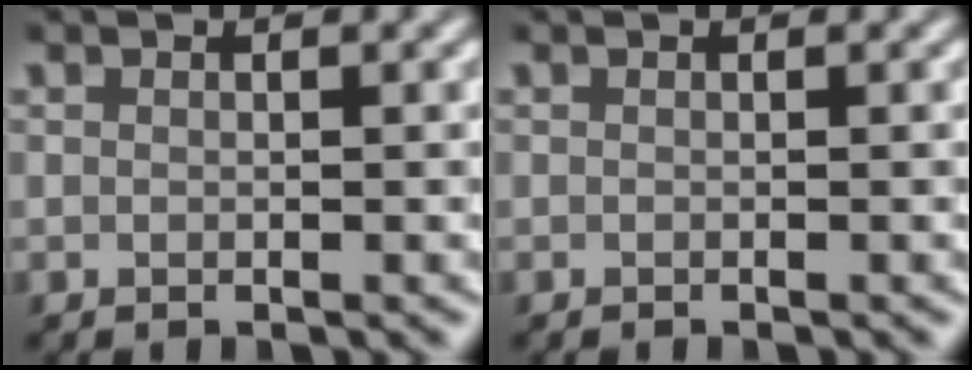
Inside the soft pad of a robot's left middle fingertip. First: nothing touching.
{"total": 0.0}